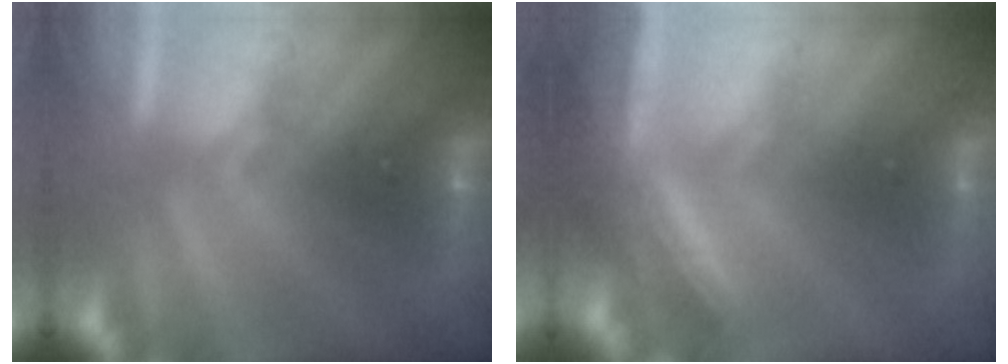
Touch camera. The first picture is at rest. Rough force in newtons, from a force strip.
{"total": 3.7}